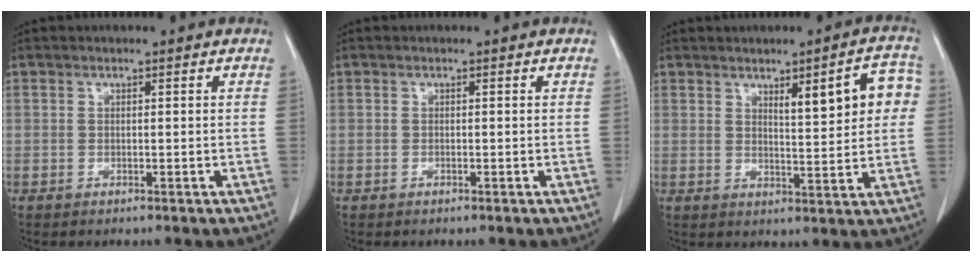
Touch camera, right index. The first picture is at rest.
{"total": 0.0}
{"total": 8.4, "force": [2.6, 1.9, 7.8], "torque": [-0.099, 0.013, 0.036]}